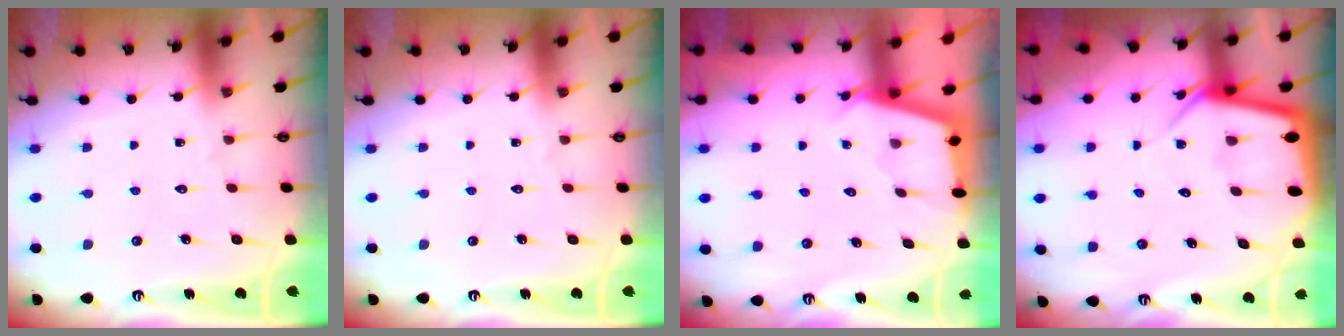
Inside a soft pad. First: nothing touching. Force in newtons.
{"total": 0.0}
{"total": 2.4, "press": 2.4, "slide": 0.2}
{"total": 6.6, "press": 6.5, "slide": 0.6}